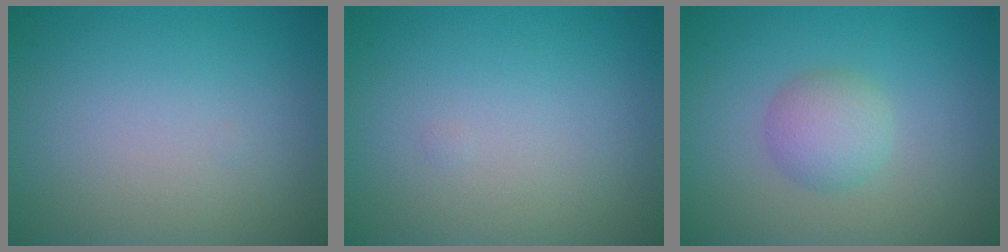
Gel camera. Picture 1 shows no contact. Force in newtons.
{"total": 0.0}
{"total": 2.7, "press": 2.7, "slide": 0.1}